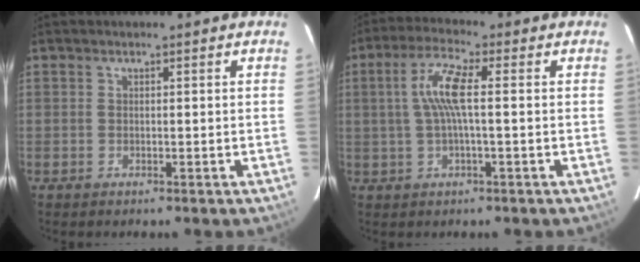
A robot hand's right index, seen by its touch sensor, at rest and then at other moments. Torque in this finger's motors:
{"motor_torque": [0.46, -0.03, 0.29, 0.11]}